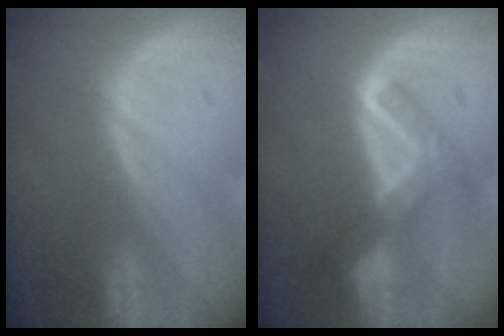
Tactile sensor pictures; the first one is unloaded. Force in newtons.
{"total": 6.8, "press": 5.8, "slide": 3.5}